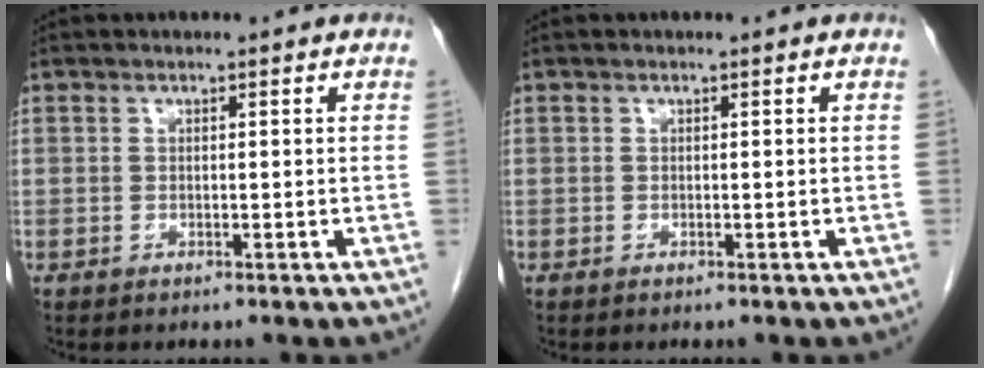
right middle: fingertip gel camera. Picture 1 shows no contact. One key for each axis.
{"total": 0.0}